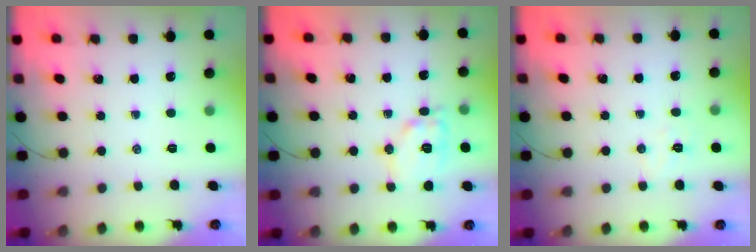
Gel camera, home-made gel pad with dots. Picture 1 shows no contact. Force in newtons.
{"total": 11.7, "press": 11.7, "slide": 0.6}
{"total": 4.0, "press": 3.9, "slide": 0.9}